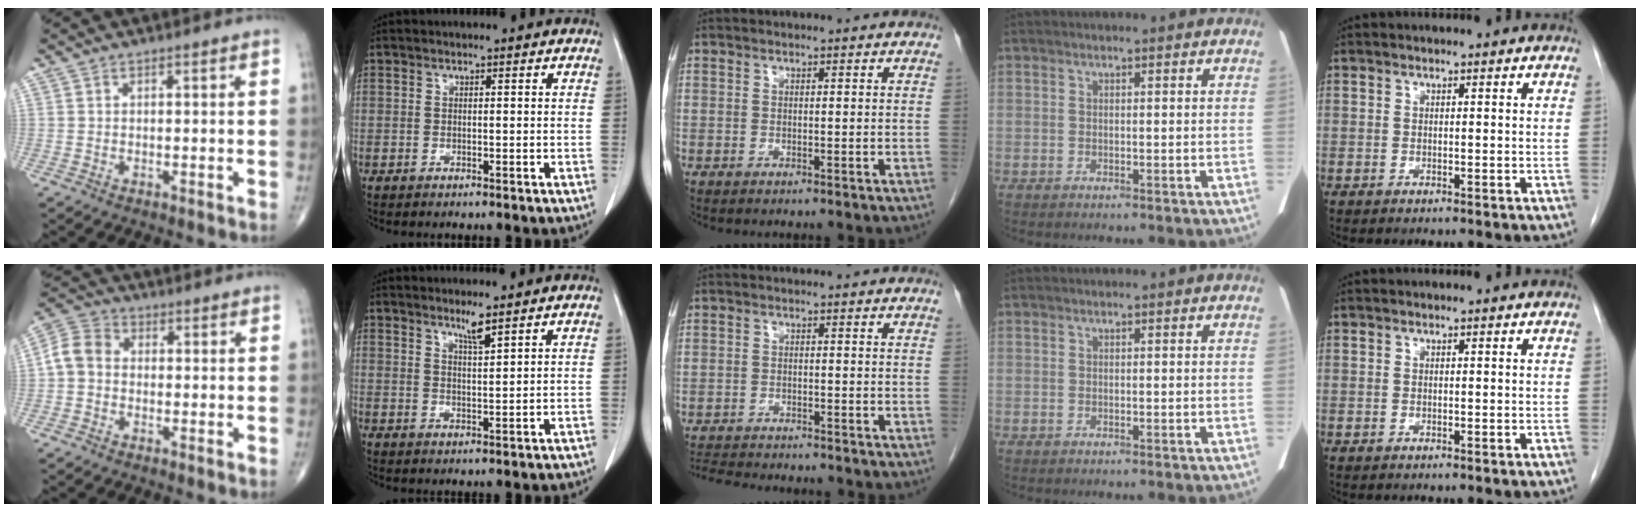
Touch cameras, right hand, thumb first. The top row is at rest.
{"thumb": {"total": 6.2, "force": [-0.4, 5.0, 3.6], "torque": [-0.061, 0.020, -0.023]}, "index": {"total": 2.6, "force": [2.0, -0.3, 1.6], "torque": [-0.032, -0.007, 0.039]}, "middle": {"total": 8.1, "force": [-7.5, 0.8, 2.7], "torque": [-0.047, -0.010, -0.116]}}